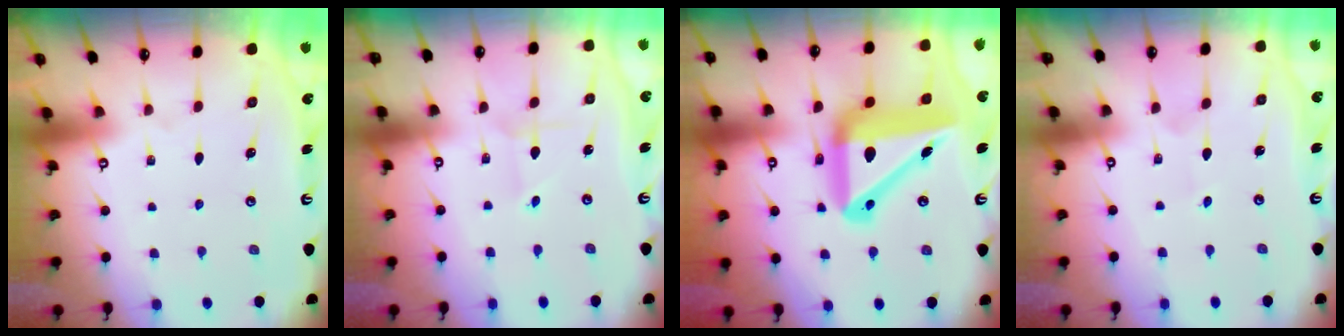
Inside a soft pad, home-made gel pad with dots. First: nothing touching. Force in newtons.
{"total": 1.7, "press": 1.7, "slide": 0.1}
{"total": 20.8, "press": 20.6, "slide": 2.9}
{"total": 1.5, "press": 1.5, "slide": 0.1}